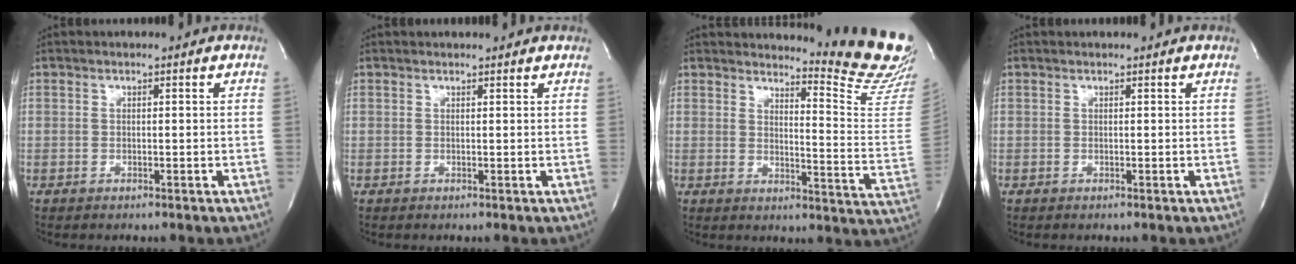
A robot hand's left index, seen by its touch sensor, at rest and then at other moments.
{"total": 2.3, "force": [2.3, 0.4, 0.3], "torque": [-0.014, 0.010, 0.020]}
{"total": 13.8, "force": [13.4, -1.3, 2.8], "torque": [-0.039, -0.144, 0.142]}
{"total": 0.6, "force": [0.5, 0.1, 0.0], "torque": [-0.008, 0.003, 0.004]}